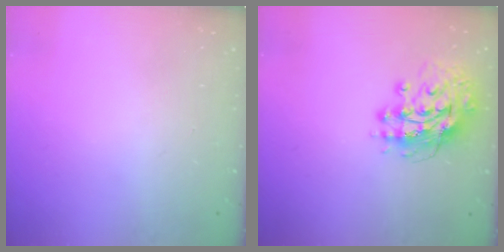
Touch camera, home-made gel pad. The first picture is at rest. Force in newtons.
{"total": 13.5, "press": 13.4, "slide": 1.5}